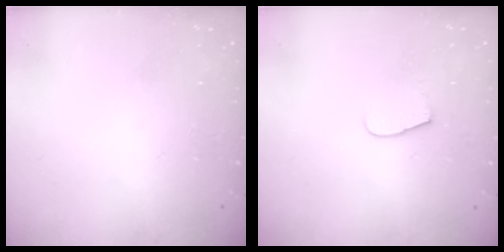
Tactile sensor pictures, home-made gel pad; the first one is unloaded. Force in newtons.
{"total": 5.7, "press": 5.7, "slide": 0.5}